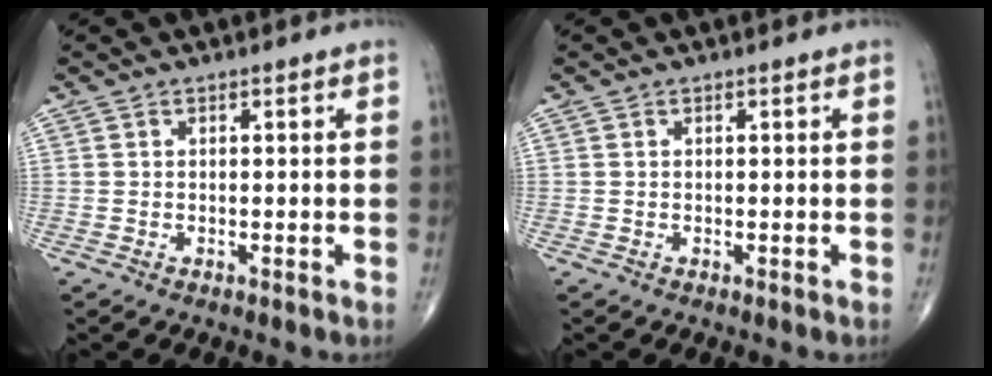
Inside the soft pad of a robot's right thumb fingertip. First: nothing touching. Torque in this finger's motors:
{"motor_torque": [0.01, 0.01, -0.01, -0.01, 0.00]}